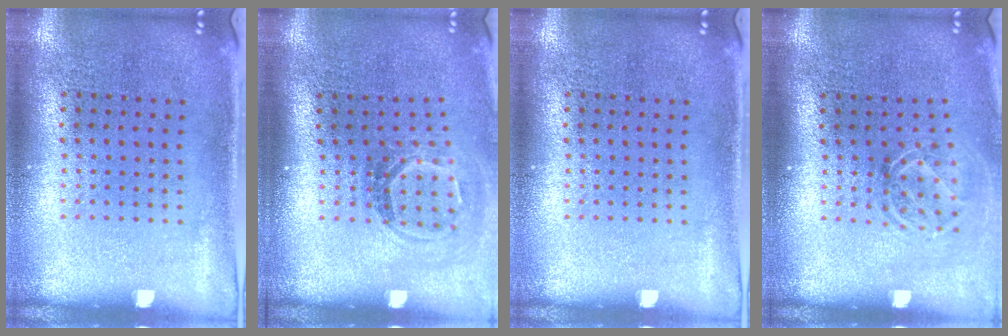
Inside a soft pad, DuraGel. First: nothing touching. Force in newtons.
{"total": 1.9, "press": 1.2, "slide": 1.4}
{"total": 0.0}
{"total": 1.7, "press": 1.1, "slide": 1.3}